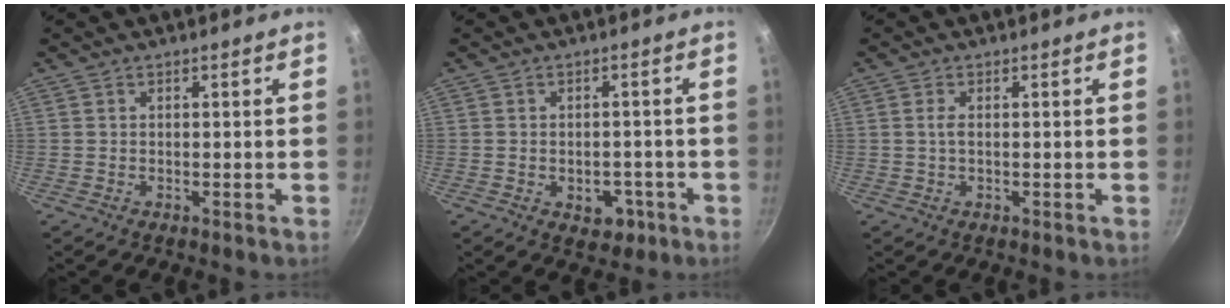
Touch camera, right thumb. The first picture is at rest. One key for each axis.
{"total": 5.0, "fx": -2.0, "fy": 3.6, "fz": 2.9, "tx": -0.019, "ty": 0.014, "tz": -0.018}
{"total": 1.5, "fx": 0.1, "fy": 0.6, "fz": 1.4, "tx": -0.029, "ty": 0.002, "tz": 0.002}